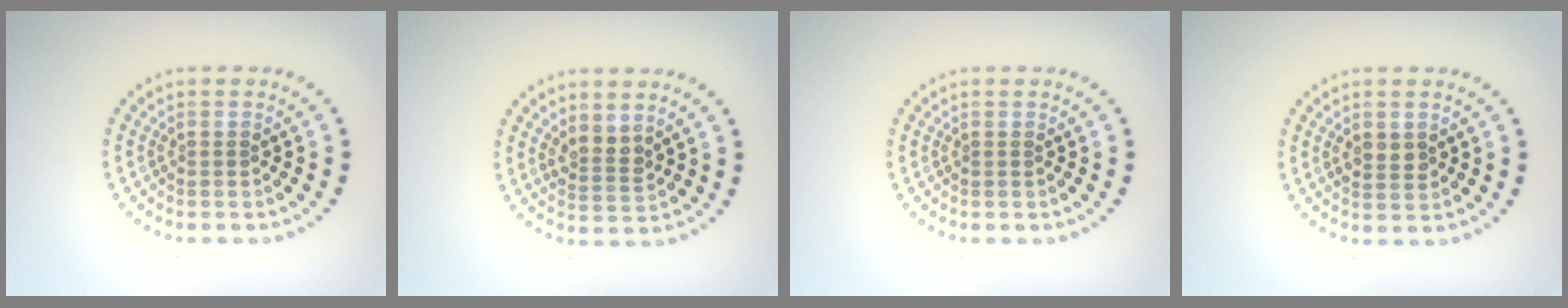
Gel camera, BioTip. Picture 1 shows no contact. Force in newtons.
{"total": 2.1, "press": 1.7, "slide": 1.1}
{"total": 0.0}
{"total": 1.8, "press": 1.8, "slide": 0.3}